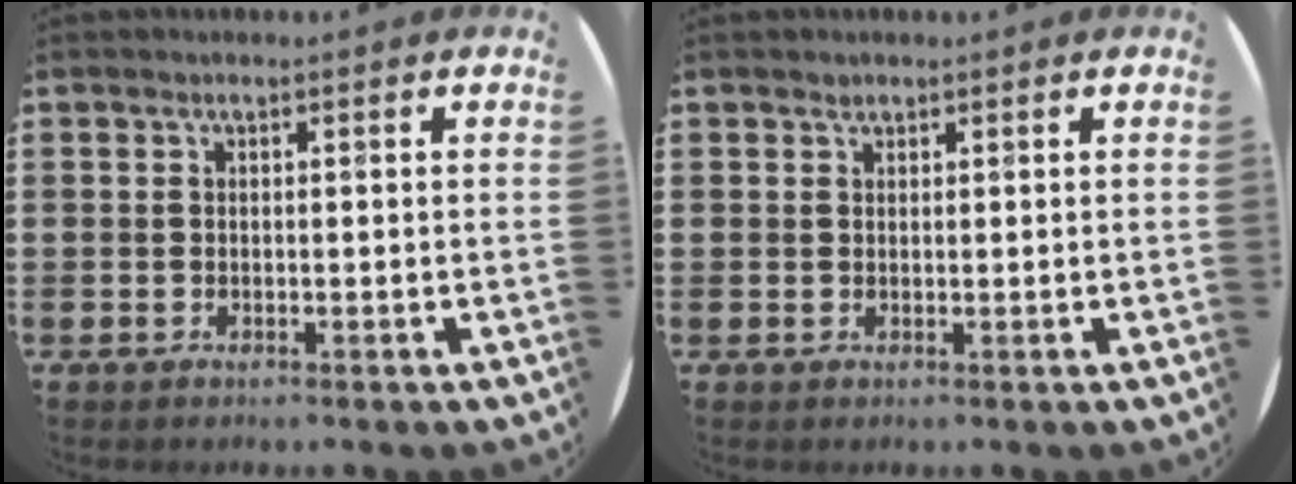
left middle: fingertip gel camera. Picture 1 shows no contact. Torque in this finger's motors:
{"motor_torque": [0.12, -0.12, -0.01, 0.00]}